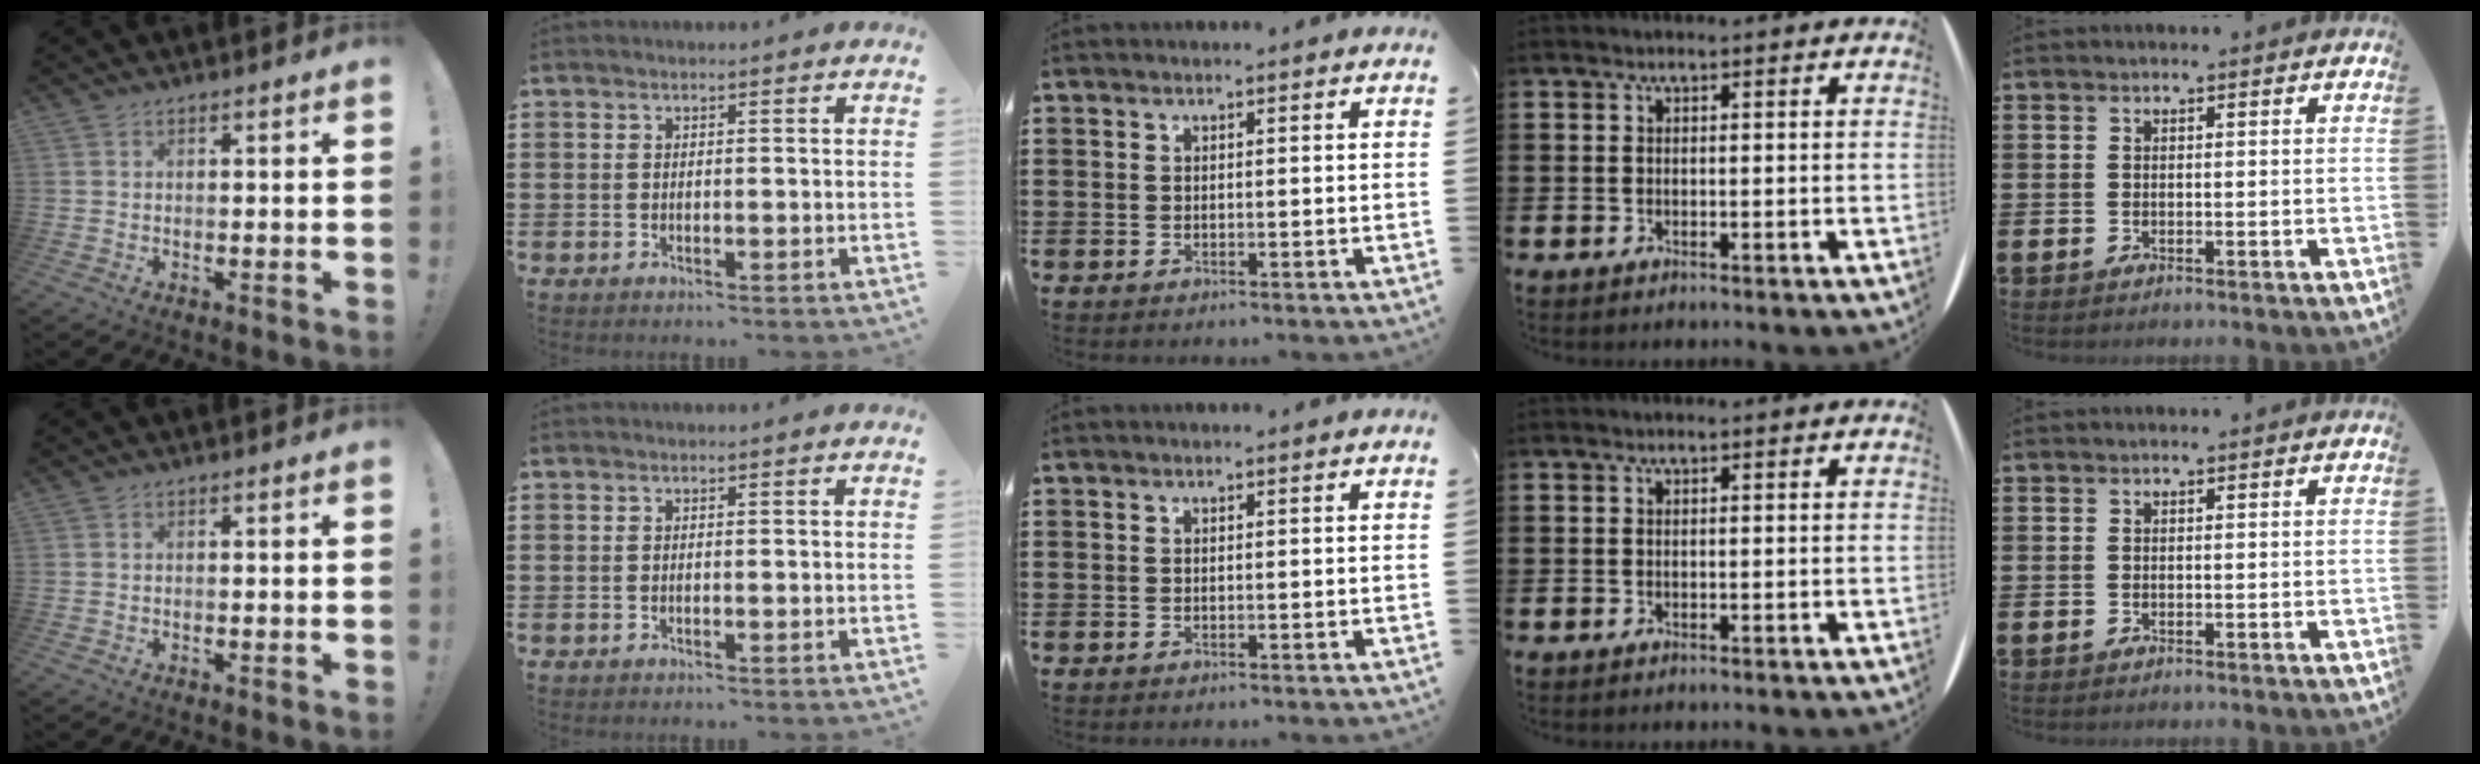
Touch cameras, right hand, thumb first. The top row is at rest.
{}